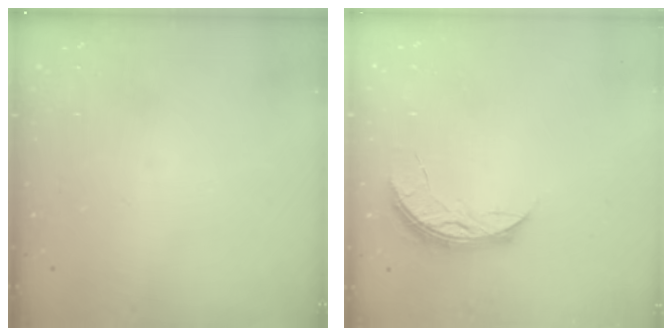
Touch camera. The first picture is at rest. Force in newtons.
{"total": 6.1, "press": 6.1, "slide": 0.4}